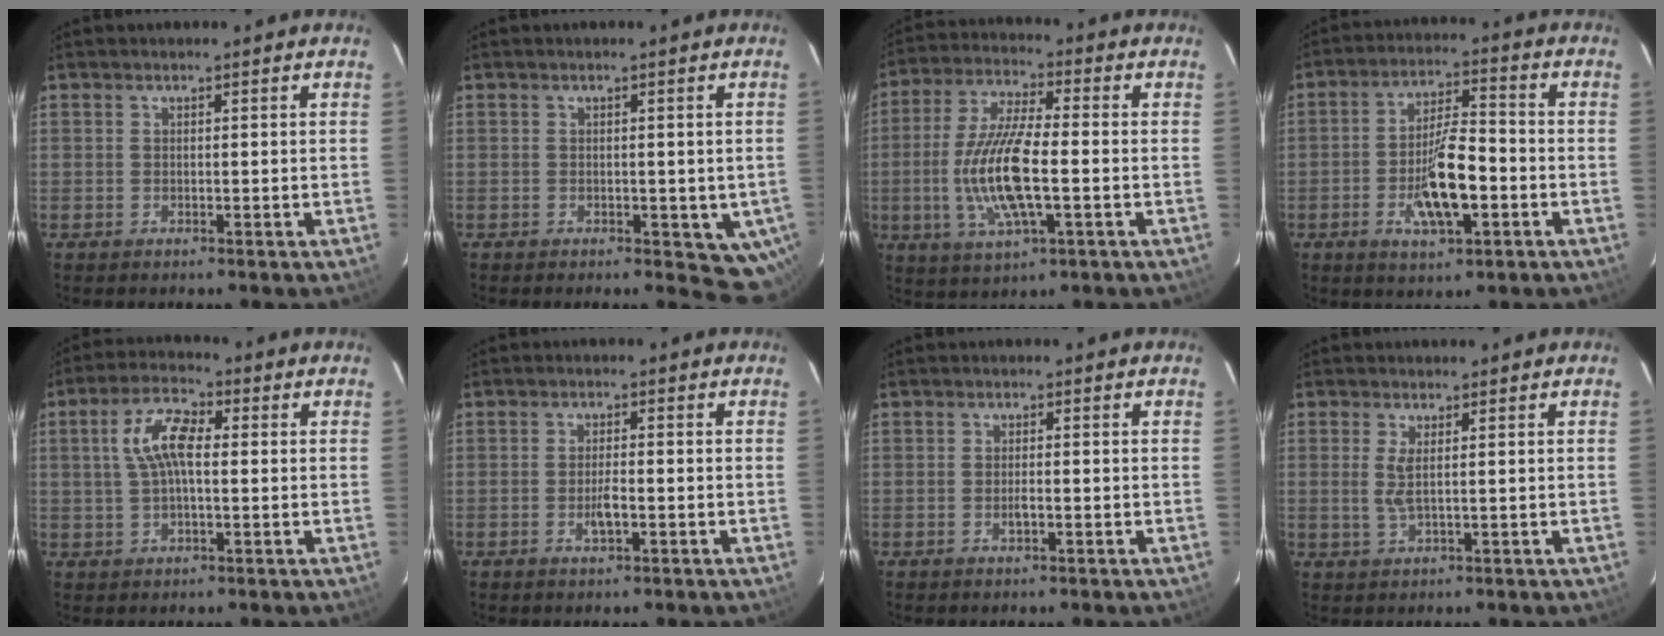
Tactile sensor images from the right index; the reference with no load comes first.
{"total": 5.6, "force": [-1.8, 3.8, 3.7], "torque": [-0.030, 0.002, -0.016]}
{"total": 14.1, "force": [-2.3, 4.0, 13.3], "torque": [-0.277, -0.005, -0.045]}
{"total": 10.7, "force": [-3.5, 3.3, 9.6], "torque": [-0.180, -0.002, -0.058]}
{"total": 7.8, "force": [1.0, 3.4, 7.0], "torque": [-0.141, 0.019, 0.019]}
{"total": 2.9, "force": [-1.1, 0.9, 2.5], "torque": [-0.047, -0.002, -0.018]}
{"total": 1.5, "force": [-0.6, 0.5, 1.3], "torque": [-0.023, -0.001, -0.010]}
{"total": 2.7, "force": [0.6, 0.4, 2.6], "torque": [-0.055, -0.006, 0.010]}